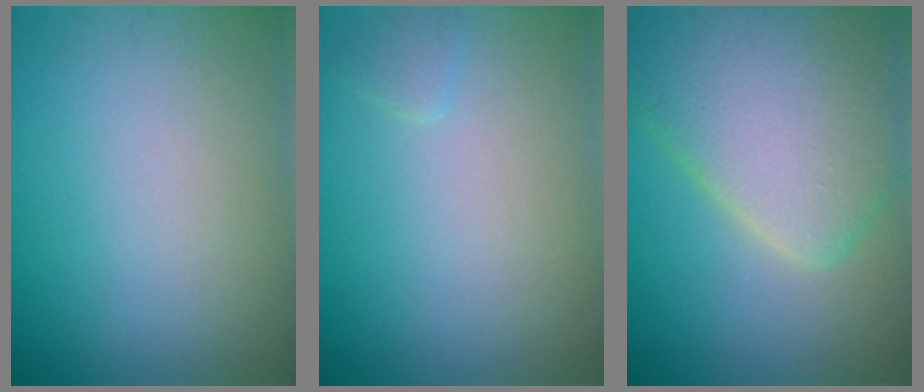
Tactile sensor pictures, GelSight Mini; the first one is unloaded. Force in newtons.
{"total": 0.8, "press": 0.8, "slide": 0.0}
{"total": 8.6, "press": 8.6, "slide": 0.6}